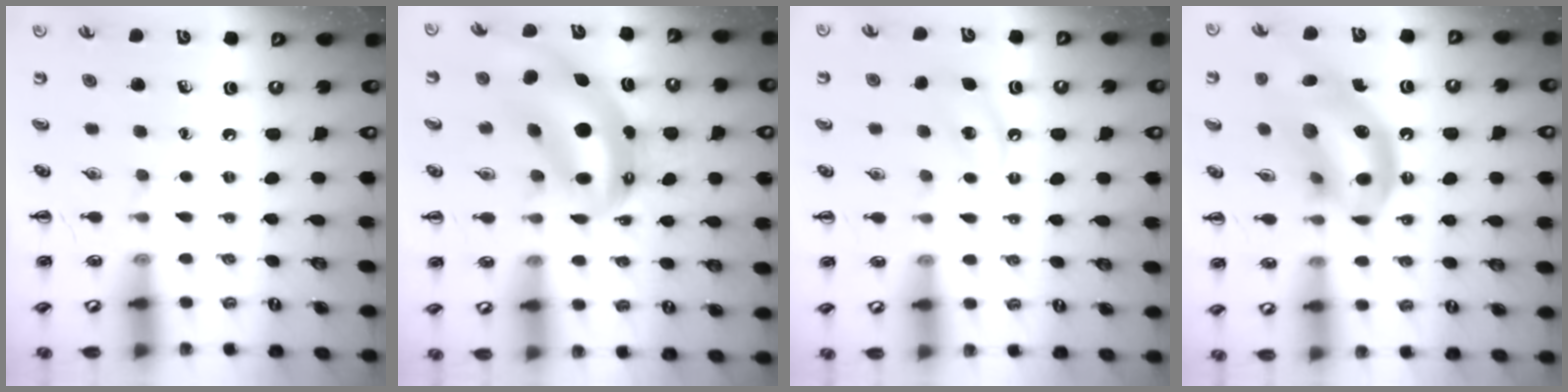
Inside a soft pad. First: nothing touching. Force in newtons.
{"total": 10.6, "press": 10.3, "slide": 2.6}
{"total": 5.0, "press": 4.8, "slide": 1.5}
{"total": 16.1, "press": 15.7, "slide": 3.6}